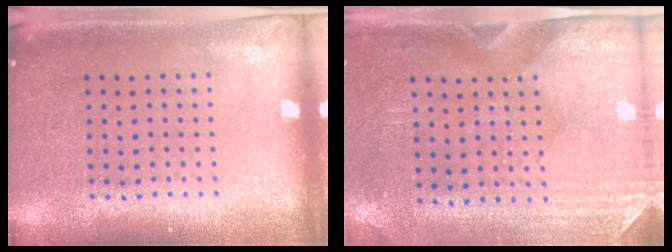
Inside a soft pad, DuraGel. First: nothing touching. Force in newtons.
{"total": 2.9, "press": 2.5, "slide": 1.5}